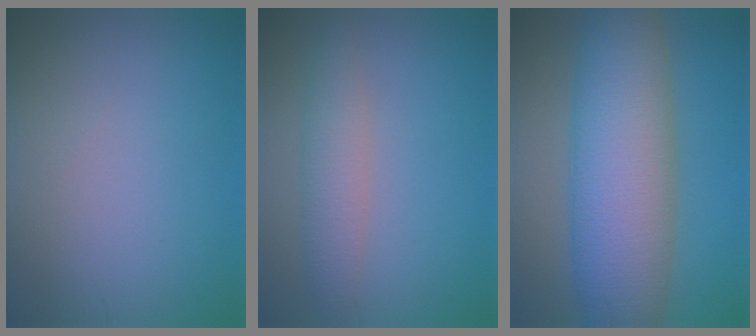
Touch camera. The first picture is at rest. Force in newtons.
{"total": 3.0, "press": 3.0, "slide": 0.0}
{"total": 11.2, "press": 11.2, "slide": 0.4}